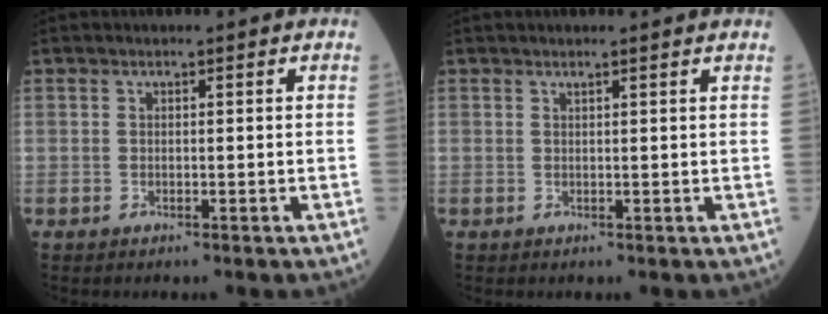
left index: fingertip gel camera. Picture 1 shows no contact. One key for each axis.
{"total": 1.9, "fx": 1.7, "fy": -0.4, "fz": 0.7, "tx": -0.020, "ty": 0.004, "tz": 0.022}